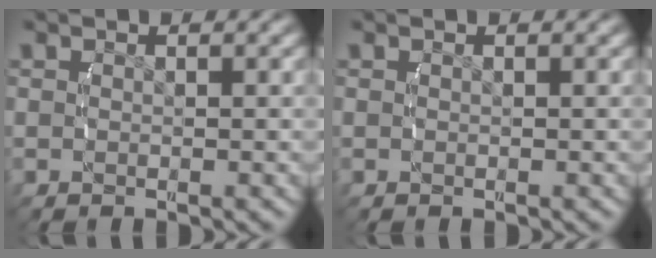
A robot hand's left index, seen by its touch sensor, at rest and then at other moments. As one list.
[{"total": 0.0}]